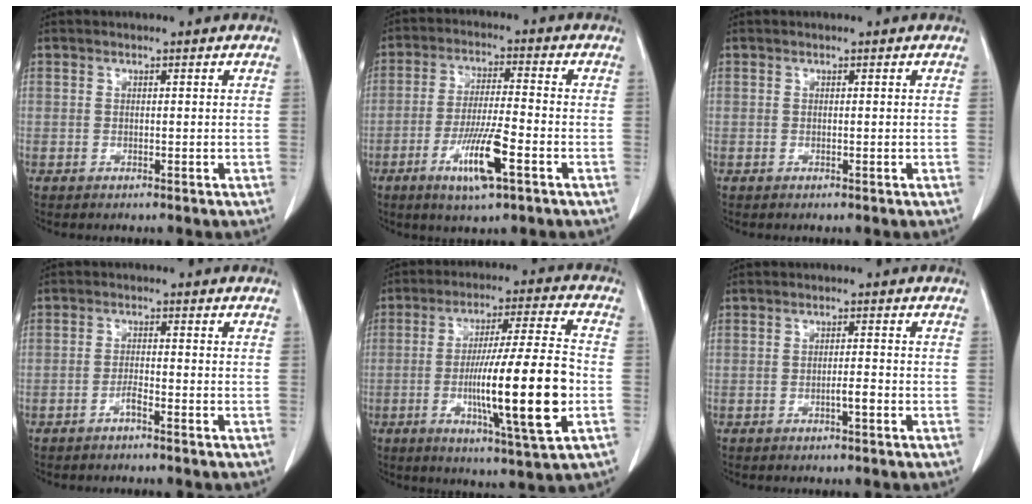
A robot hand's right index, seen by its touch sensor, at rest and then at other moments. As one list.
[{"total": 9.5, "force": [-4.1, 0.8, 8.5], "torque": [-0.158, -0.013, -0.069]}, {"total": 0.0}, {"total": 1.7, "force": [-1.3, -0.1, 1.1], "torque": [-0.021, 0.001, -0.026]}, {"total": 17.0, "force": [-3.5, 0.3, 16.6], "torque": [-0.278, -0.009, -0.056]}, {"total": 1.7, "force": [-0.8, 0.0, 1.4], "torque": [-0.024, 0.001, -0.015]}]